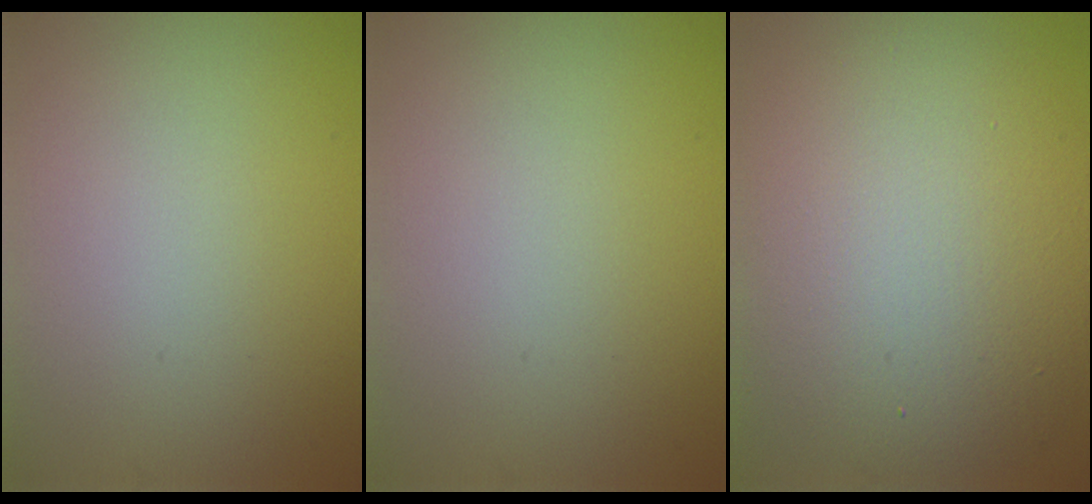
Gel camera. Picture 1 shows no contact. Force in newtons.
{"total": 0.0}
{"total": 11.1, "press": 11.1, "slide": 0.5}